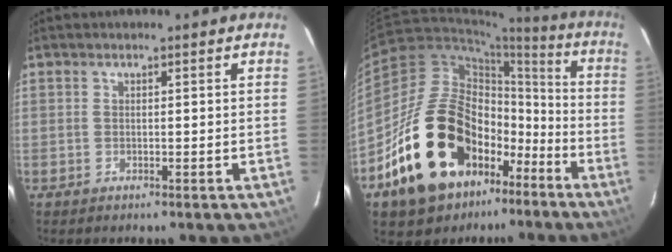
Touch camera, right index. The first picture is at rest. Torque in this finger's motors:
{"motor_torque": [1.82, 0.01, 1.05, 0.07]}